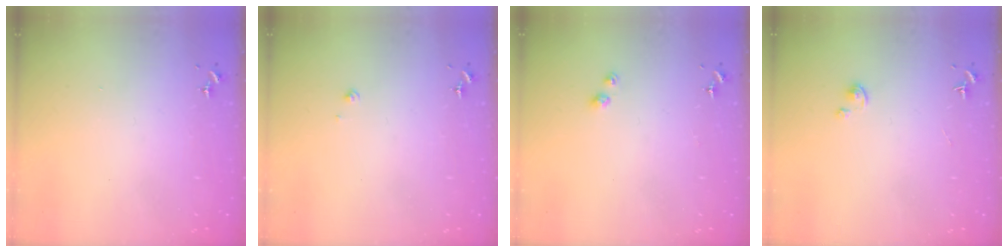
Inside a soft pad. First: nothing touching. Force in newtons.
{"total": 2.1, "press": 2.1, "slide": 0.2}
{"total": 4.6, "press": 4.6, "slide": 0.3}
{"total": 2.4, "press": 2.4, "slide": 0.3}